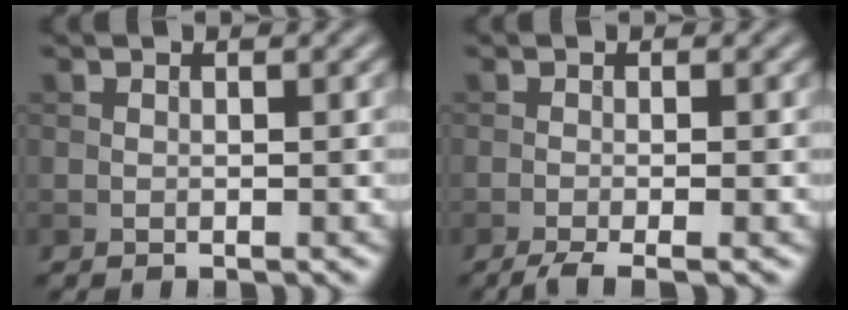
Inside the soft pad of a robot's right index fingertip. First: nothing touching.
{"total": 2.9, "force": [-1.8, 0.6, 2.2], "torque": [-0.037, -0.003, -0.039]}